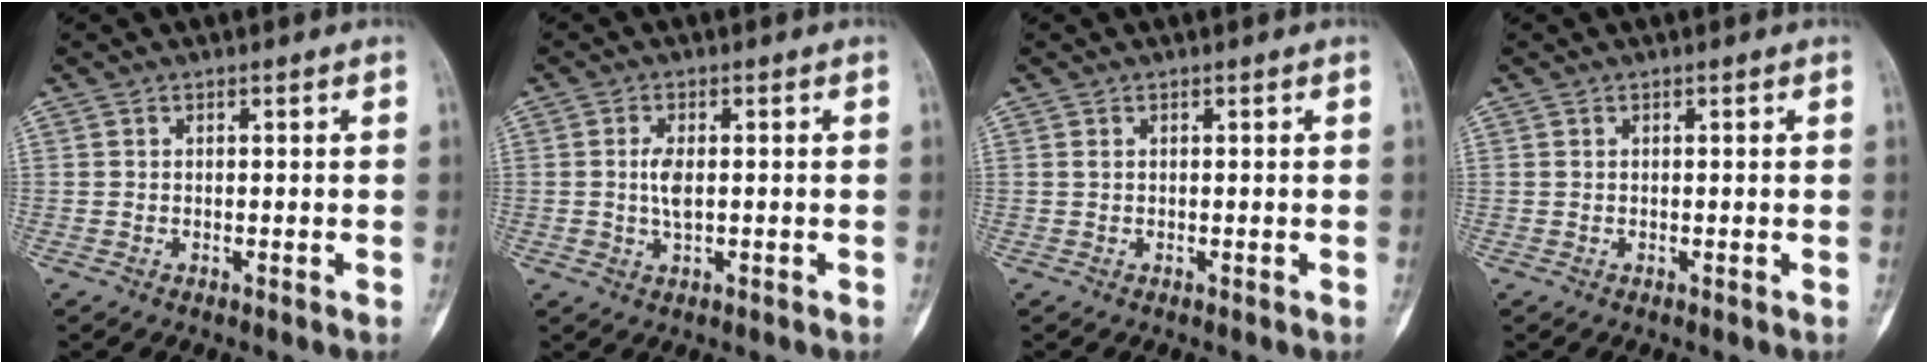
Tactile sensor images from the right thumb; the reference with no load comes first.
{"total": 3.3, "force": [-0.1, 1.5, 3.0], "torque": [-0.061, -0.002, -0.004]}
{"total": 0.0}
{"total": 0.0}